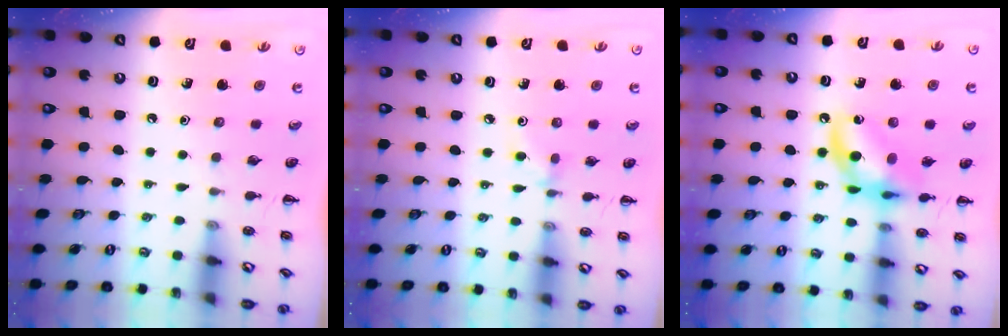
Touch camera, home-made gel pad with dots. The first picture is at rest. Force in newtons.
{"total": 3.2, "press": 2.9, "slide": 1.2}
{"total": 12.8, "press": 12.6, "slide": 2.0}